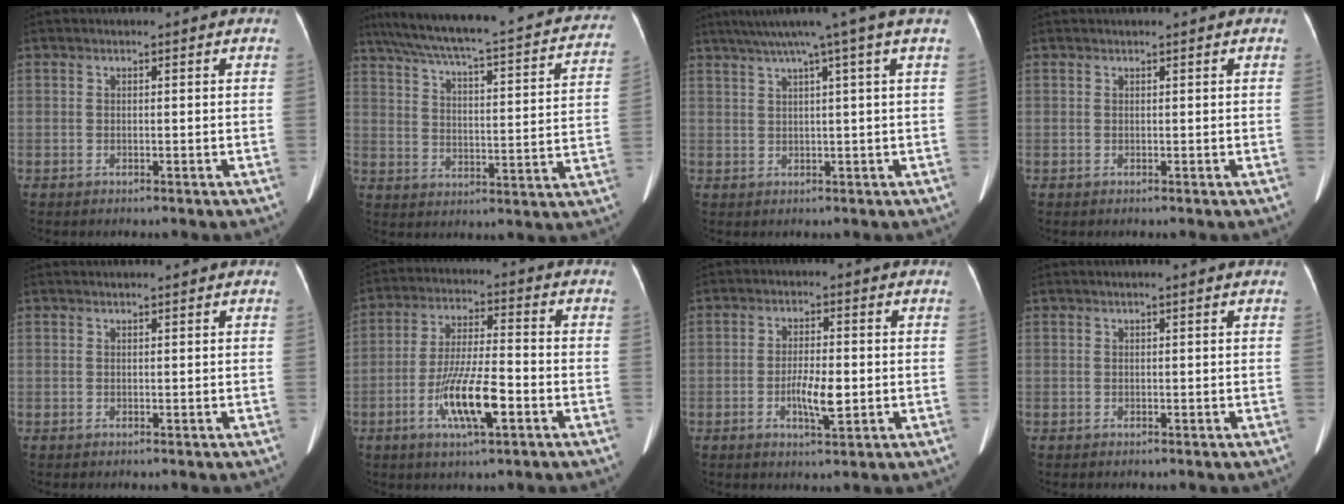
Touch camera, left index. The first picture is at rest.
{"total": 29.2, "force": [24.5, 5.0, 15.0], "torque": [-0.243, -0.015, 0.308]}
{"total": 7.8, "force": [5.5, -2.2, 5.2], "torque": [-0.078, 0.019, 0.075]}
{"total": 0.8, "force": [0.7, 0.0, 0.4], "torque": [-0.004, 0.014, 0.011]}
{"total": 1.4, "force": [1.3, 0.1, 0.7], "torque": [-0.005, 0.017, 0.018]}
{"total": 10.3, "force": [-4.1, 1.7, 9.2], "torque": [-0.178, -0.008, -0.076]}
{"total": 5.0, "force": [-1.2, 1.2, 4.7], "torque": [-0.087, -0.005, -0.021]}
{"total": 0.9, "force": [0.7, -0.2, 0.6], "torque": [-0.016, 0.007, 0.017]}